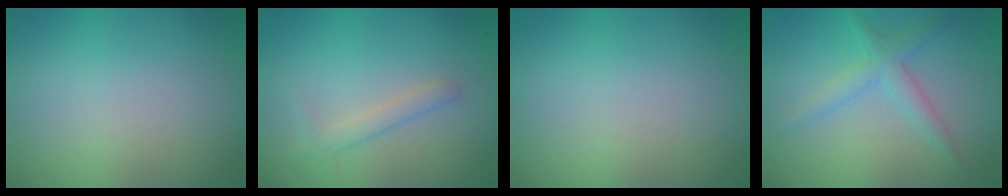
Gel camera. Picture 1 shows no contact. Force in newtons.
{"total": 1.6, "press": 1.6, "slide": 0.1}
{"total": 0.0}
{"total": 2.3, "press": 2.3, "slide": 0.1}